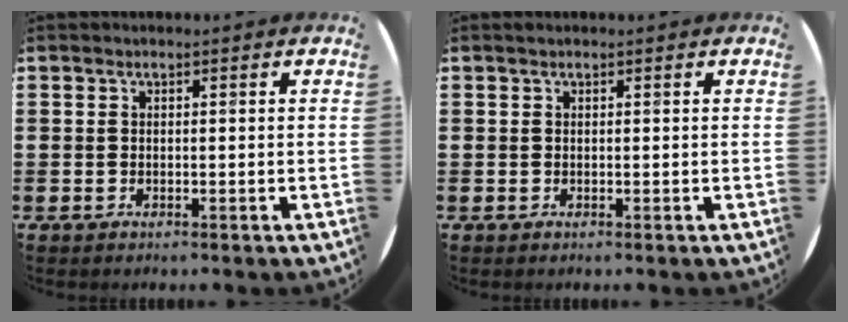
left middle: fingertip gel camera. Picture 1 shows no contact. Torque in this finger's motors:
{"motor_torque": [0.34, -0.31, -0.04, 0.00]}